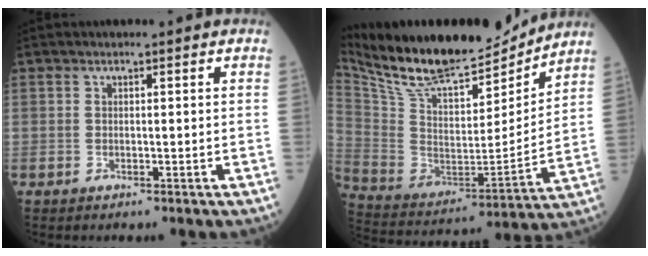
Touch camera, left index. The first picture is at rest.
{"total": 22.4, "force": [19.6, 5.3, 9.5], "torque": [-0.182, -0.016, 0.331]}